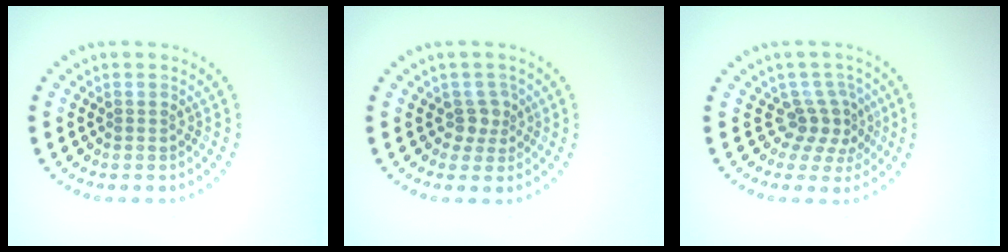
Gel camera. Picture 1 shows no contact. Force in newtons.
{"total": 1.7, "press": 1.3, "slide": 1.1}
{"total": 2.8, "press": 2.0, "slide": 2.0}